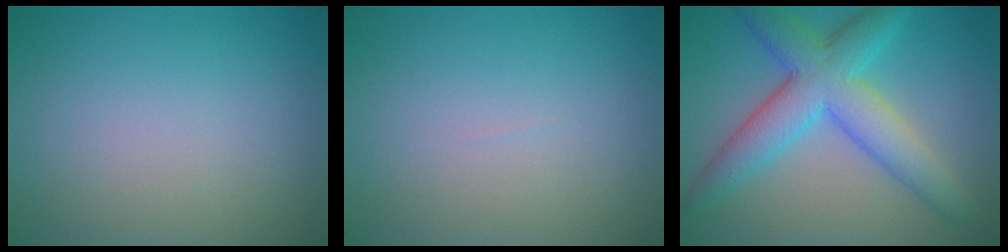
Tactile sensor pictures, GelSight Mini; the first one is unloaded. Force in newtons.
{"total": 0.0}
{"total": 7.3, "press": 7.3, "slide": 0.1}